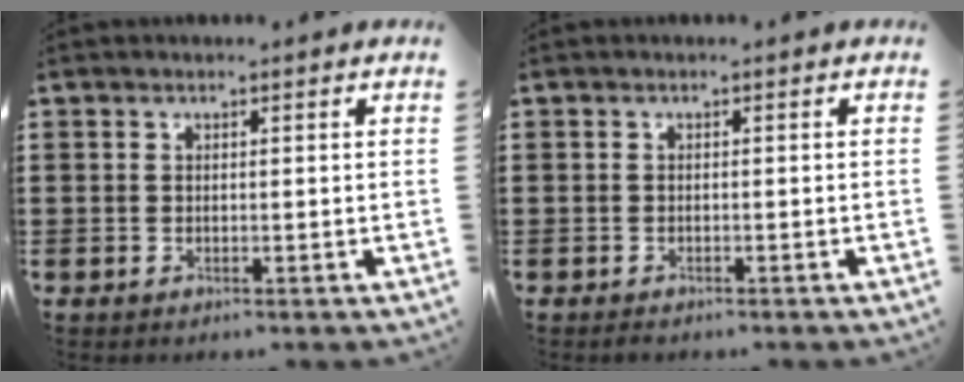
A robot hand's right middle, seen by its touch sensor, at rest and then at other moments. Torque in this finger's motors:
{"motor_torque": [-0.23, 0.32, -0.02, 0.01]}